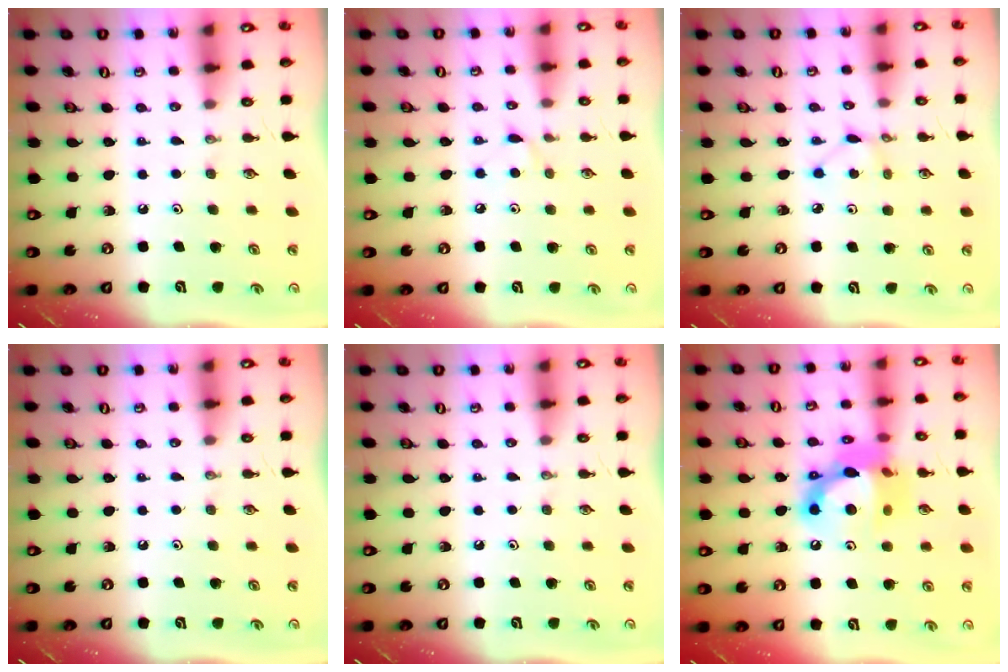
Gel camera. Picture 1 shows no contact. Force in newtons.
{"total": 4.0, "press": 4.0, "slide": 0.5}
{"total": 2.8, "press": 2.8, "slide": 0.3}
{"total": 0.0}
{"total": 0.0}
{"total": 14.6, "press": 14.5, "slide": 1.5}